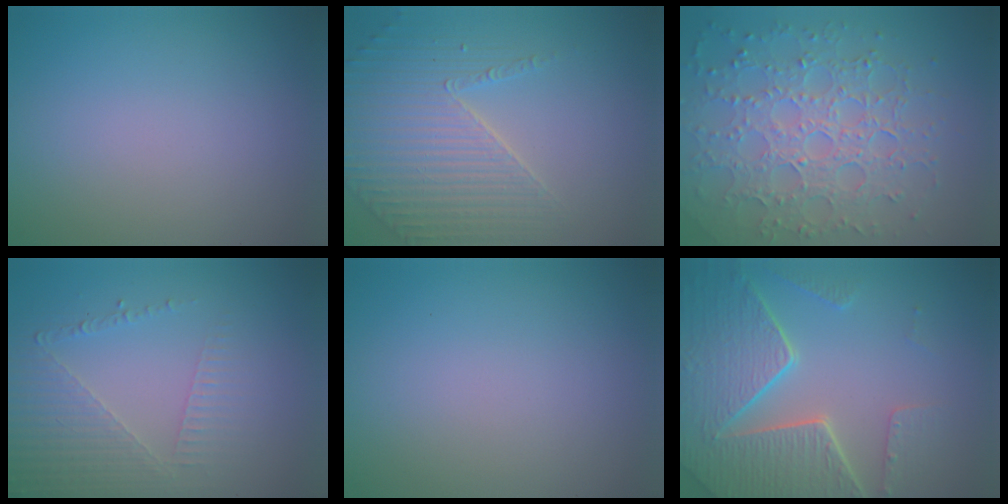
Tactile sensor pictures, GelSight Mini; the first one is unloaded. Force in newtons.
{"total": 3.9, "press": 3.9, "slide": 0.3}
{"total": 7.7, "press": 5.6, "slide": 5.2}
{"total": 5.1, "press": 3.2, "slide": 4.0}
{"total": 0.0}
{"total": 8.4, "press": 6.1, "slide": 5.8}